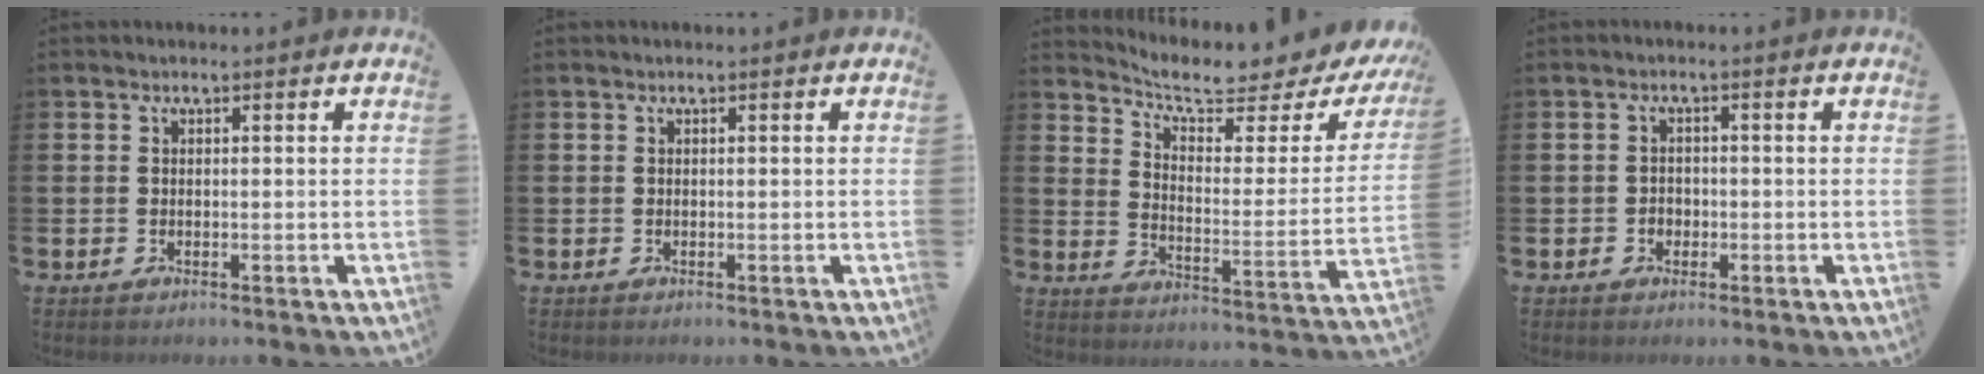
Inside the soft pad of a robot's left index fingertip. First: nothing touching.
{"total": 0.0}
{"total": 7.2, "force": [6.6, 1.3, 2.6], "torque": [-0.071, -0.053, 0.106]}
{"total": 1.5, "force": [-0.4, 1.4, 0.4], "torque": [0.000, 0.002, -0.013]}